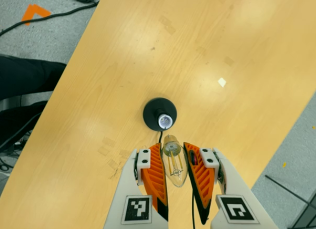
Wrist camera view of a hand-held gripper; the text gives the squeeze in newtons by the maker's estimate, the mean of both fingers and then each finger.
{"total": 18.6, "left": 20.5, "right": 16.8}